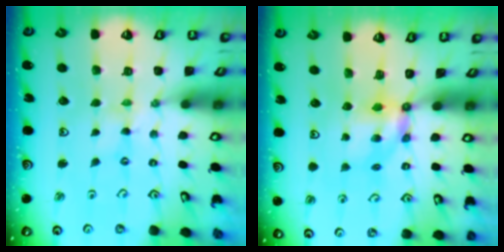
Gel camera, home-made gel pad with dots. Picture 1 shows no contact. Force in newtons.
{"total": 5.6, "press": 5.6, "slide": 0.4}